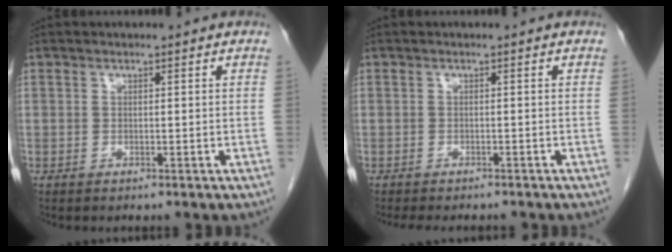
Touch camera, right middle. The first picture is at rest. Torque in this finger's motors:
{"motor_torque": [0.54, -0.33, 0.17, 0.05]}